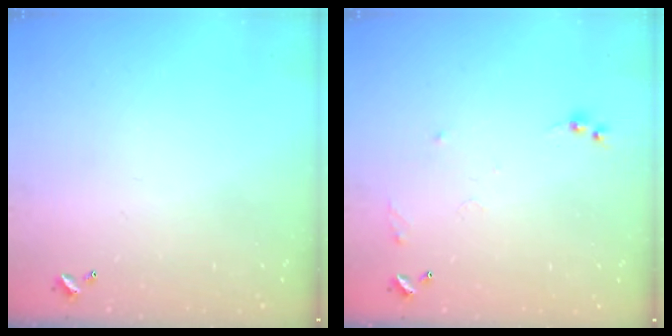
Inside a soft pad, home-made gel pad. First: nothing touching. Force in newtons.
{"total": 6.9, "press": 6.9, "slide": 0.7}